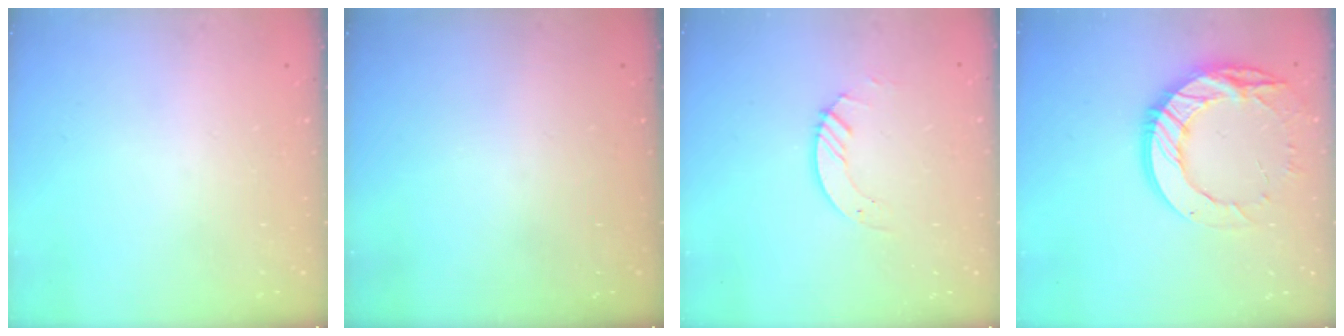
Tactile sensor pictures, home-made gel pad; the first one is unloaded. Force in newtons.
{"total": 0.0}
{"total": 3.3, "press": 3.3, "slide": 0.1}
{"total": 17.2, "press": 17.1, "slide": 1.3}